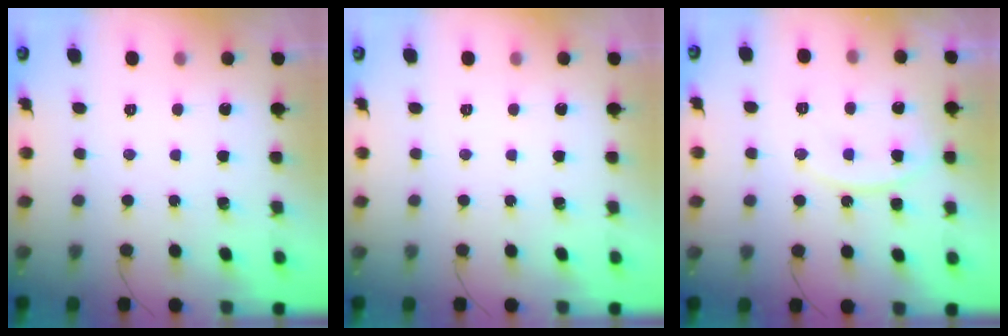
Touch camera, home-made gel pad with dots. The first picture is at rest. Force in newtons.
{"total": 0.0}
{"total": 13.9, "press": 13.5, "slide": 3.3}